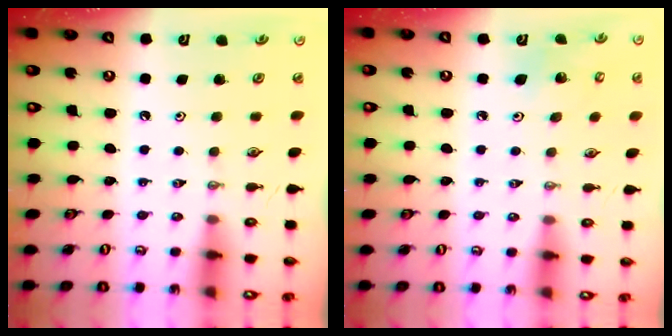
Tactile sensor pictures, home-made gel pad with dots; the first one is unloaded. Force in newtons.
{"total": 6.3, "press": 6.2, "slide": 1.1}